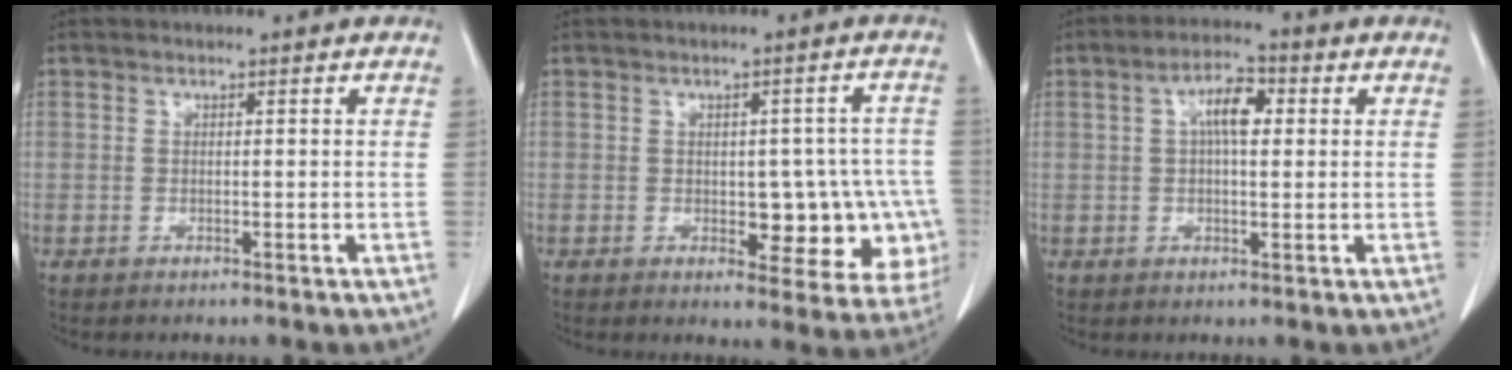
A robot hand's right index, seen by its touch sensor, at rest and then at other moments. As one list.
[{"total": 10.6, "force": [-2.0, 5.4, 8.9], "torque": [-0.079, 0.017, -0.013]}, {"total": 5.6, "force": [1.3, 2.0, 5.1], "torque": [-0.093, 0.015, 0.020]}]